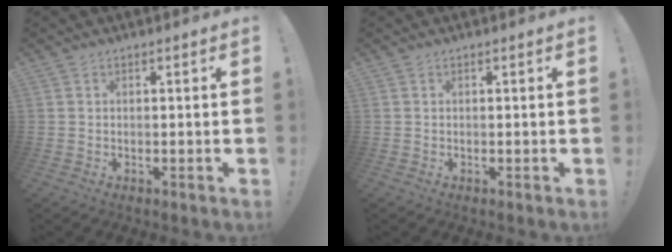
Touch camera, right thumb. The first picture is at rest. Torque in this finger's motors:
{"motor_torque": [-0.01, -0.01, 0.04, -0.01, 0.00]}